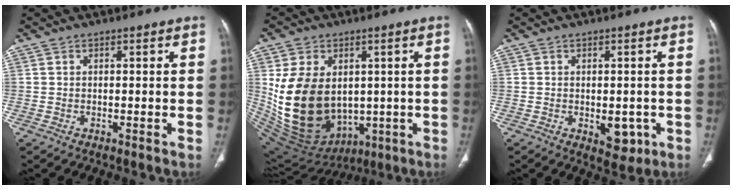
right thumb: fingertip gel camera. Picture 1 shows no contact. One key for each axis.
{"total": 21.2, "fx": 0.7, "fy": 15.2, "fz": 14.7, "tx": -0.255, "ty": -0.019, "tz": 0.055}
{"total": 4.1, "fx": -0.8, "fy": 2.1, "fz": 3.4, "tx": -0.039, "ty": -0.008, "tz": -0.002}